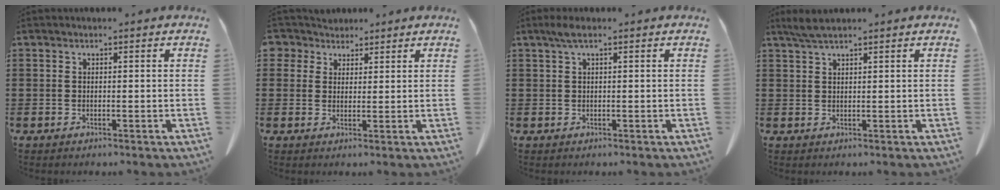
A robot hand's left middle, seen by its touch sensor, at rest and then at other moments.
{"total": 3.7, "force": [2.6, 2.6, 0.4], "torque": [-0.018, 0.006, 0.046]}
{"total": 1.7, "force": [0.6, 0.3, 1.6], "torque": [-0.033, 0.002, 0.011]}
{"total": 2.5, "force": [1.9, 0.3, 1.6], "torque": [-0.034, 0.001, 0.036]}